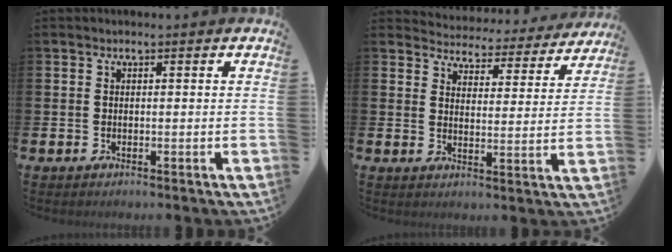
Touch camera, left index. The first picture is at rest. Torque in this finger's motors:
{"motor_torque": [1.04, -1.10, 0.10, 0.00]}